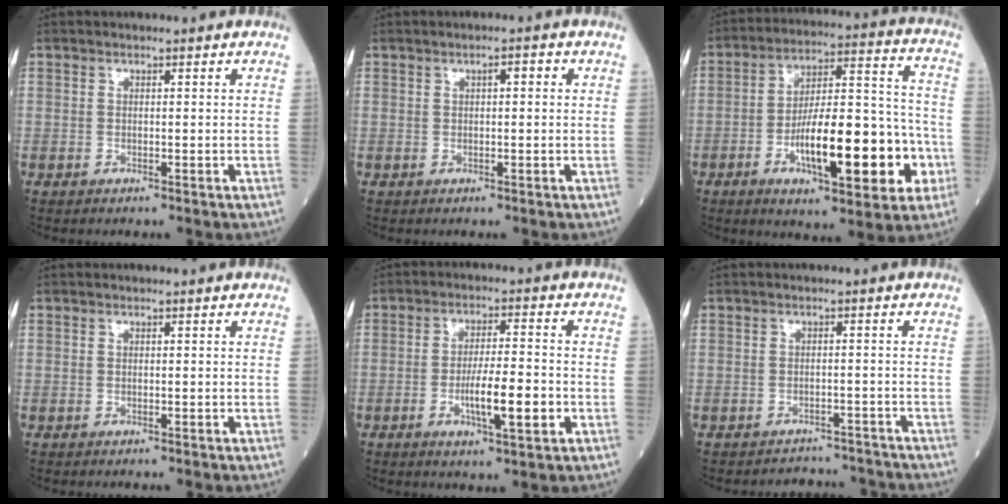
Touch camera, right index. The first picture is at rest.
{"total": 1.8, "force": [0.5, 0.6, 1.6], "torque": [-0.026, 0.007, 0.007]}
{"total": 19.9, "force": [-6.4, 5.5, 18.0], "torque": [-0.274, 0.021, -0.088]}
{"total": 0.0}
{"total": 8.1, "force": [-2.4, 1.2, 7.7], "torque": [-0.137, -0.003, -0.039]}
{"total": 5.8, "force": [-5.6, 1.3, -0.7], "torque": [0.012, 0.012, -0.071]}